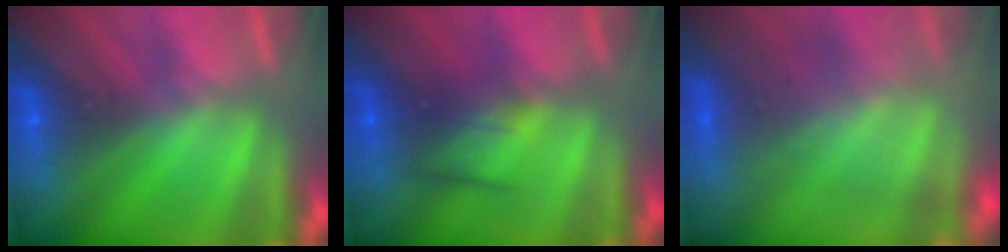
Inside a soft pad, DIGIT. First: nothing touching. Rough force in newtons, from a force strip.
{"total": 2.3}
{"total": 4.1}